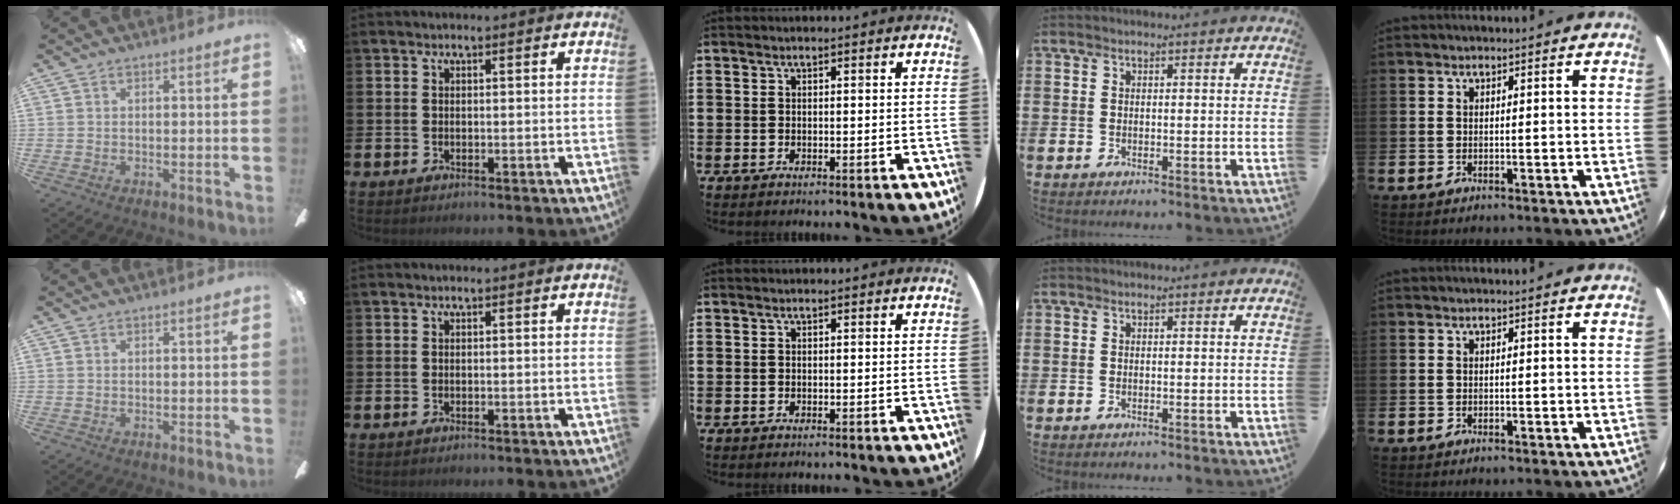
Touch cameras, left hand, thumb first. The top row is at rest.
{}